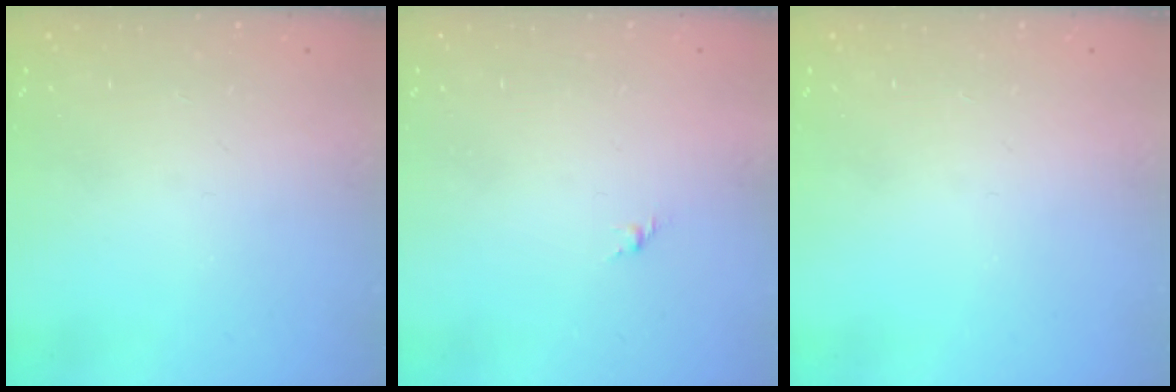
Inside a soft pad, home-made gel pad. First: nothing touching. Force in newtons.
{"total": 1.6, "press": 1.5, "slide": 0.6}
{"total": 0.0}